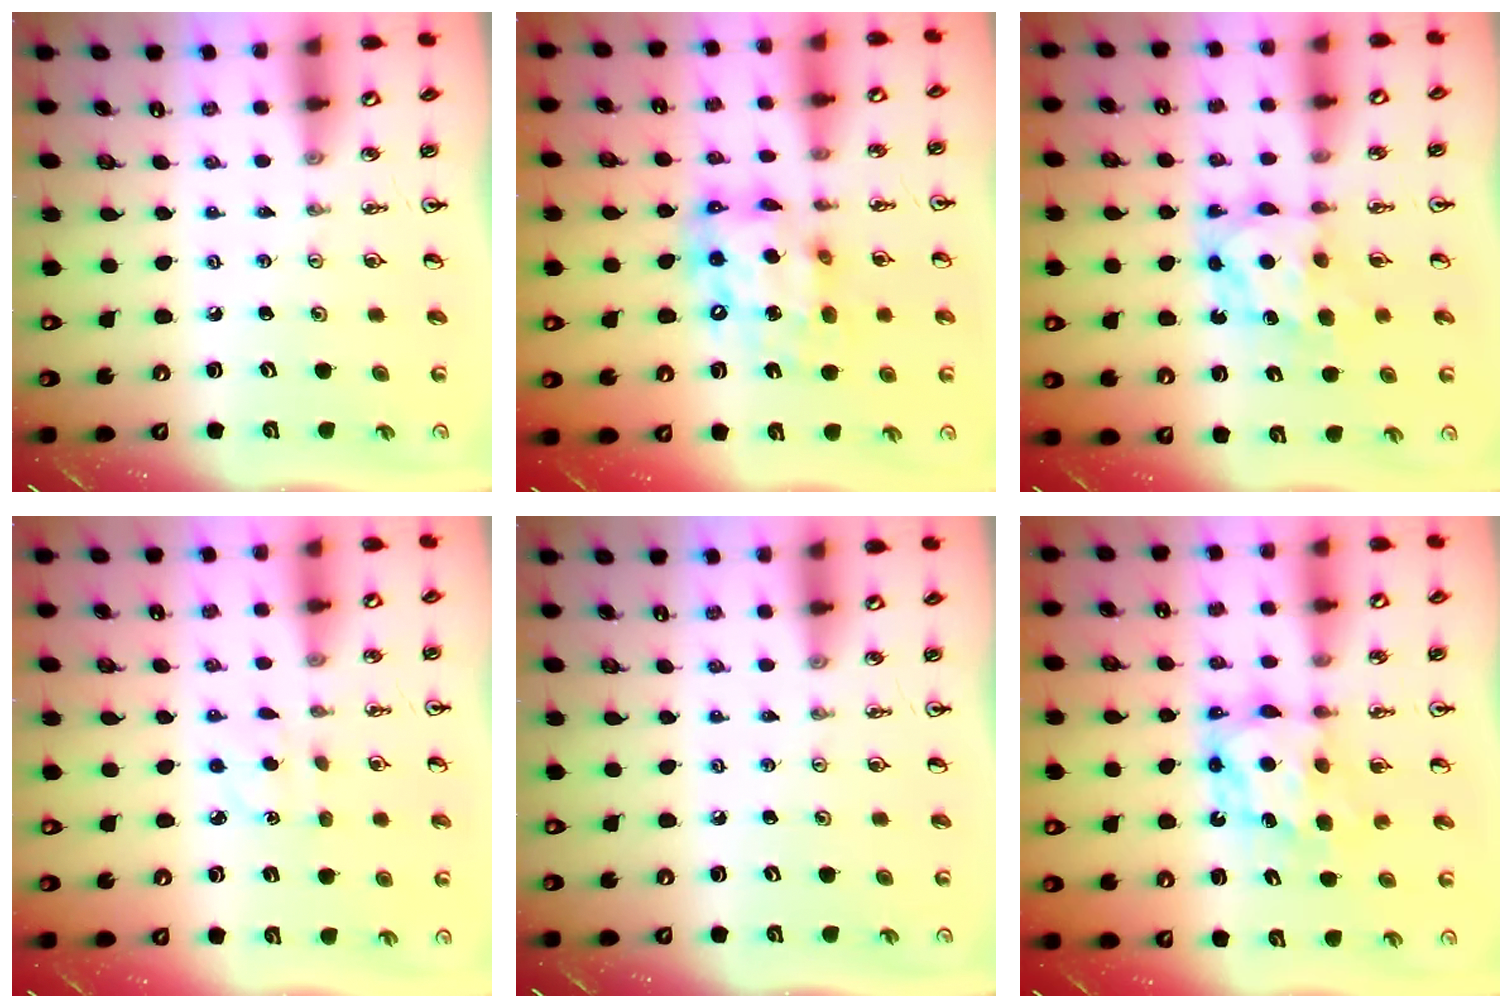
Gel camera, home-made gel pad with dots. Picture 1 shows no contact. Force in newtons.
{"total": 13.9, "press": 13.8, "slide": 1.2}
{"total": 6.9, "press": 6.9, "slide": 0.2}
{"total": 2.7, "press": 2.6, "slide": 0.4}
{"total": 0.0}
{"total": 6.4, "press": 6.4, "slide": 0.2}